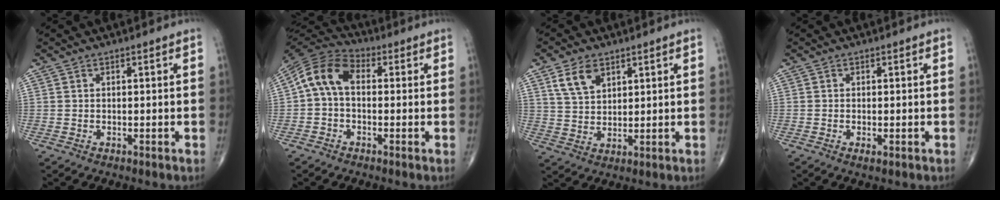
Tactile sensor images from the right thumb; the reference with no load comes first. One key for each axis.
{"total": 9.5, "fx": 0.5, "fy": 6.3, "fz": 7.1, "tx": -0.125, "ty": 0.028, "tz": -0.009}
{"total": 6.5, "fx": 3.5, "fy": 3.9, "fz": 3.8, "tx": -0.058, "ty": -0.015, "tz": 0.072}
{"total": 1.3, "fx": -0.5, "fy": 0.5, "fz": 1.1, "tx": -0.022, "ty": -0.004, "tz": -0.008}